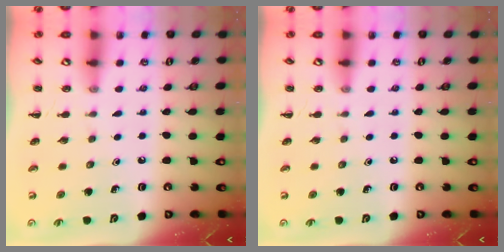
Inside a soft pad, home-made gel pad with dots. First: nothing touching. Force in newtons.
{"total": 0.0}